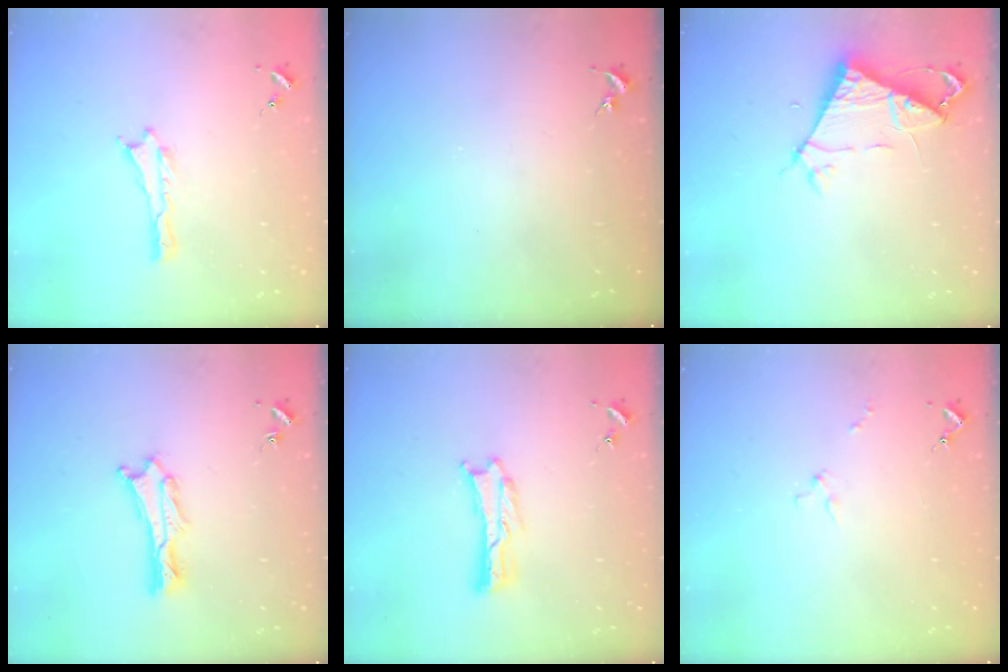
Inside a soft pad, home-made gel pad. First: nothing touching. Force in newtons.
{"total": 0.0}
{"total": 6.9, "press": 6.9, "slide": 0.7}
{"total": 1.1, "press": 1.1, "slide": 0.2}
{"total": 0.8, "press": 0.8, "slide": 0.2}
{"total": 1.3, "press": 1.2, "slide": 0.1}